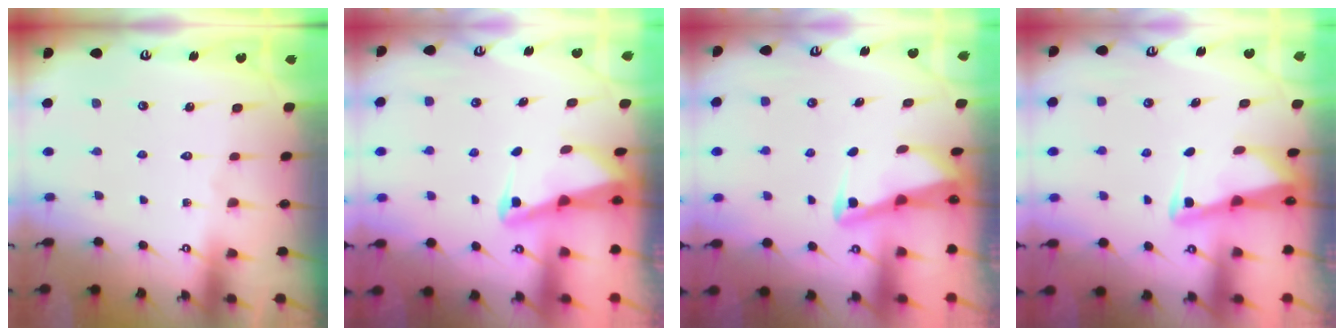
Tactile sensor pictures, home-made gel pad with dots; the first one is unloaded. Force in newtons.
{"total": 2.5, "press": 2.5, "slide": 0.4}
{"total": 3.0, "press": 3.0, "slide": 0.4}
{"total": 2.7, "press": 2.7, "slide": 0.2}